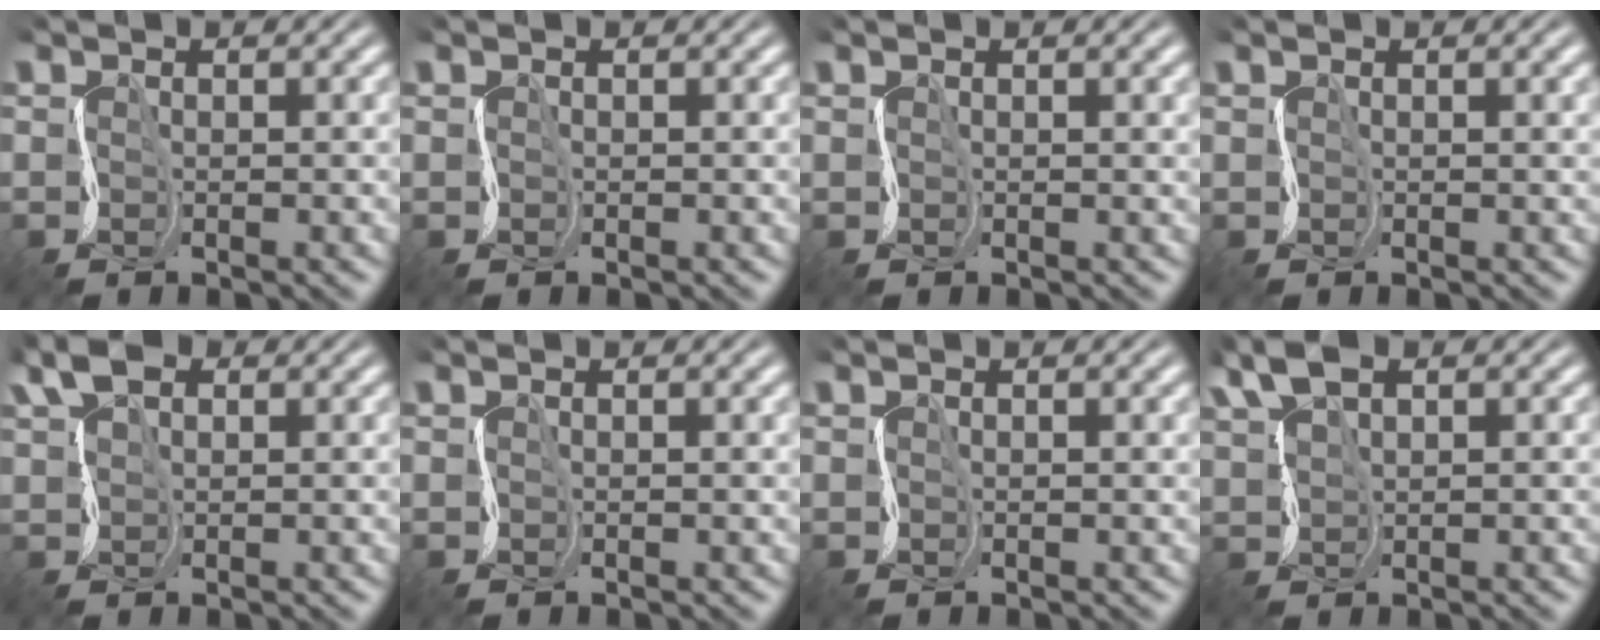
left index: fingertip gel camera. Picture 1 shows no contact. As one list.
[{"total": 0.0}, {"total": 2.5, "force": [1.5, 0.9, 1.8], "torque": [-0.026, 0.007, 0.021]}, {"total": 2.5, "force": [1.6, 0.9, 1.8], "torque": [-0.029, 0.007, 0.022]}, {"total": 3.3, "force": [1.8, 2.0, 1.8], "torque": [-0.043, 0.006, 0.034]}, {"total": 1.9, "force": [1.2, 0.6, 1.3], "torque": [-0.021, 0.004, 0.019]}, {"total": 2.2, "force": [1.3, 0.7, 1.5], "torque": [-0.025, 0.006, 0.020]}, {"total": 3.7, "force": [2.4, 1.8, 2.2], "torque": [-0.054, 0.015, 0.045]}]